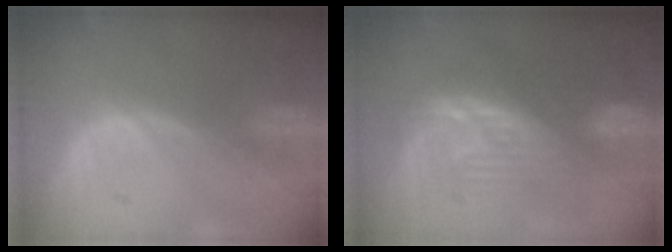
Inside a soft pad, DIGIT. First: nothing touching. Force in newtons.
{"total": 7.7, "press": 7.5, "slide": 1.5}